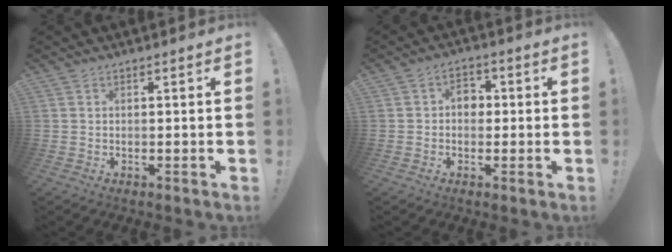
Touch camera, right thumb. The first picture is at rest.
{"total": 4.9, "force": [0.0, 3.8, 3.1], "torque": [-0.036, 0.004, -0.004]}